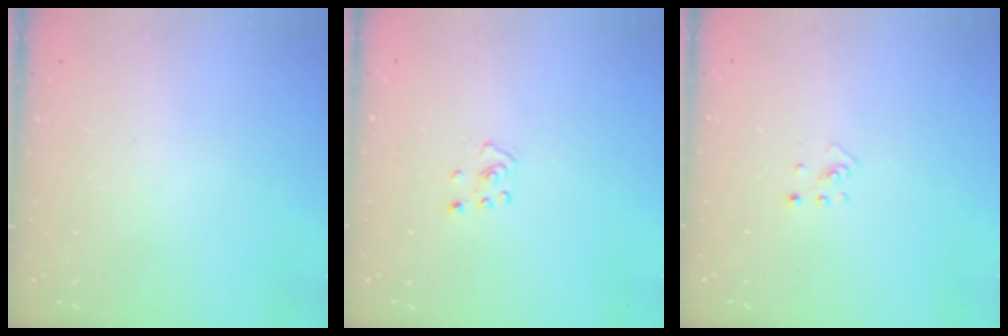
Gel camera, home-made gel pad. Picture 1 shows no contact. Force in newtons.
{"total": 3.2, "press": 3.2, "slide": 0.2}
{"total": 2.5, "press": 2.4, "slide": 0.5}